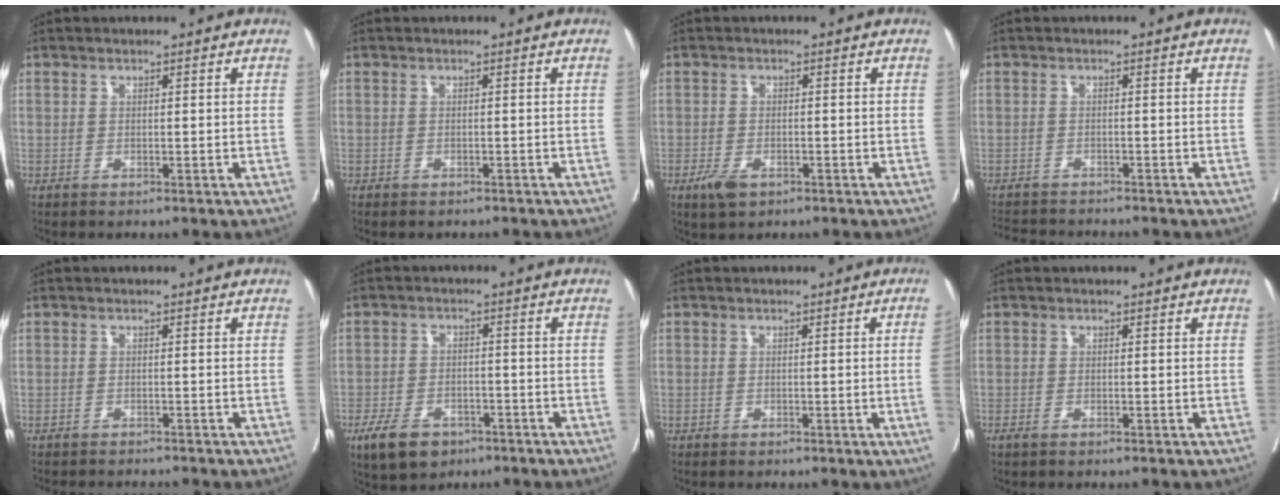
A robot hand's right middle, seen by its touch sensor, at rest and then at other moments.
{"total": 1.6, "force": [-1.4, 0.6, 0.5], "torque": [-0.010, -0.002, -0.019]}
{"total": 3.2, "force": [-1.8, 1.5, 2.2], "torque": [-0.044, -0.003, -0.028]}
{"total": 4.6, "force": [-4.6, 0.1, 0.6], "torque": [-0.003, -0.014, -0.076]}
{"total": 3.2, "force": [-3.2, 0.2, 0.5], "torque": [-0.003, -0.007, -0.046]}
{"total": 6.8, "force": [-4.2, 3.9, 3.6], "torque": [-0.070, -0.002, -0.069]}
{"total": 2.2, "force": [-0.3, -0.7, 2.1], "torque": [-0.026, -0.003, -0.003]}
{"total": 0.7, "force": [-0.6, 0.1, 0.5], "torque": [-0.012, -0.002, -0.011]}